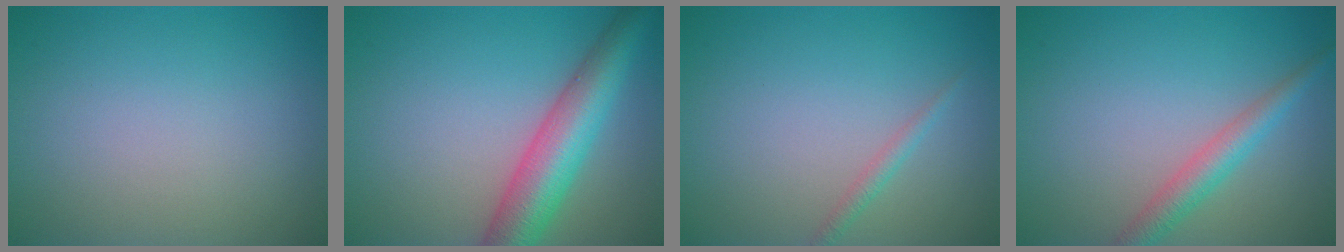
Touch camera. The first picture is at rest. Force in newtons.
{"total": 7.1, "press": 7.1, "slide": 0.2}
{"total": 1.1, "press": 1.1, "slide": 0.0}
{"total": 2.9, "press": 2.9, "slide": 0.1}